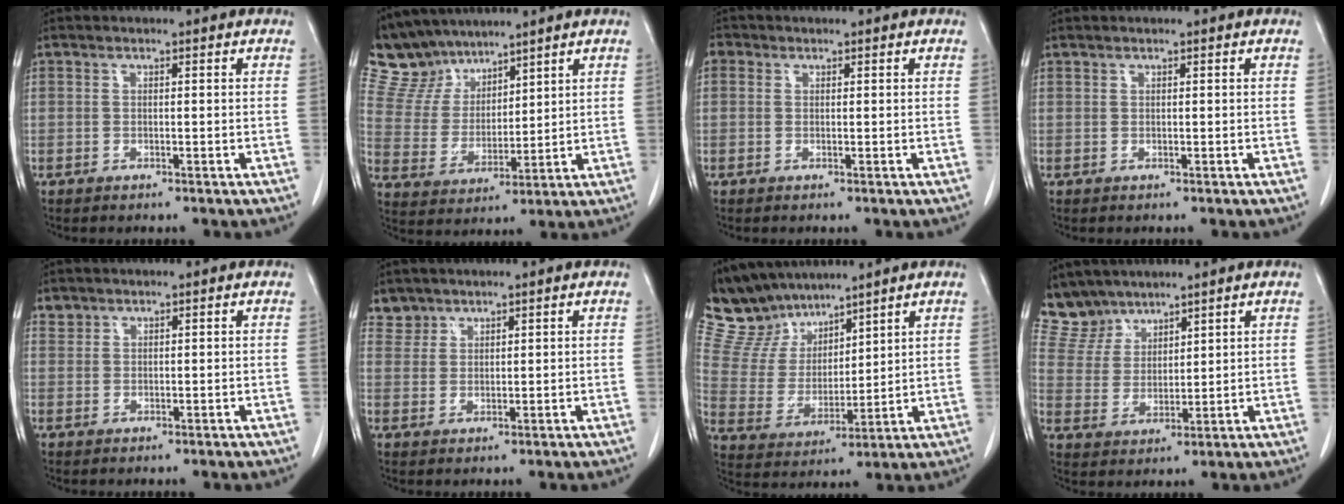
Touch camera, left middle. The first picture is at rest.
{"total": 9.2, "force": [8.3, 3.8, 0.9], "torque": [-0.036, 0.017, 0.177]}
{"total": 1.2, "force": [0.5, 1.1, 0.3], "torque": [0.003, 0.007, 0.004]}
{"total": 0.0}
{"total": 1.2, "force": [1.0, 0.6, -0.2], "torque": [0.008, 0.004, 0.018]}
{"total": 2.7, "force": [2.3, 1.3, -0.6], "torque": [0.019, 0.007, 0.043]}
{"total": 10.9, "force": [9.9, 4.1, 2.2], "torque": [-0.064, 0.021, 0.204]}
{"total": 6.6, "force": [6.0, 2.7, -0.1], "torque": [-0.007, 0.006, 0.136]}